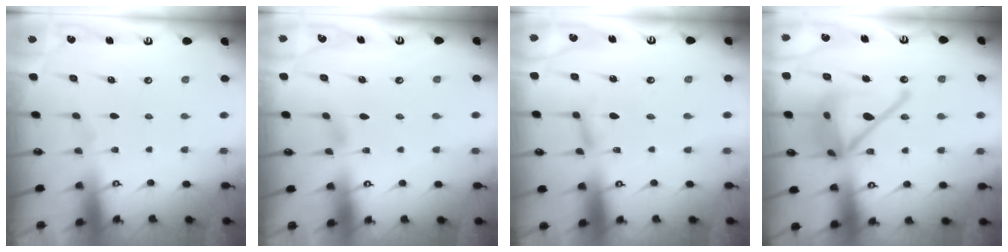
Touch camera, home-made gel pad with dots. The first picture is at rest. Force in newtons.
{"total": 3.2, "press": 3.2, "slide": 0.3}
{"total": 2.7, "press": 2.7, "slide": 0.3}
{"total": 19.7, "press": 19.6, "slide": 2.0}